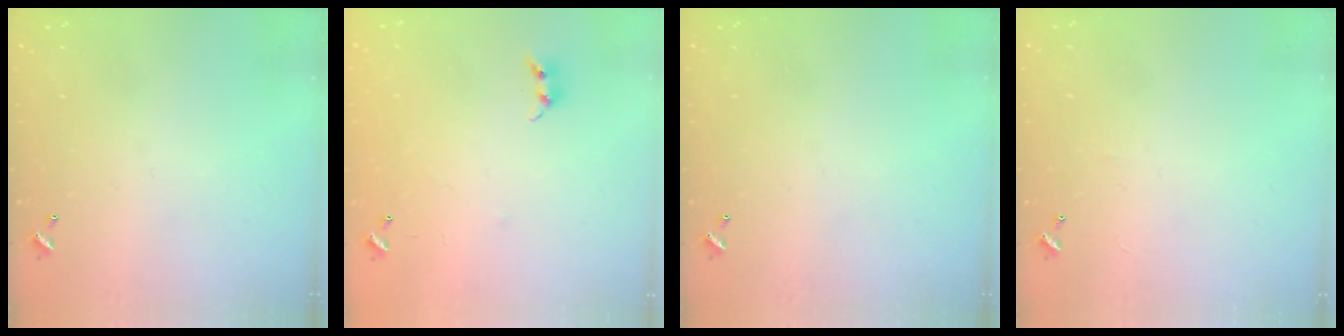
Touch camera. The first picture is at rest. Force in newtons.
{"total": 5.9, "press": 5.9, "slide": 0.7}
{"total": 0.0}
{"total": 2.3, "press": 2.2, "slide": 0.3}